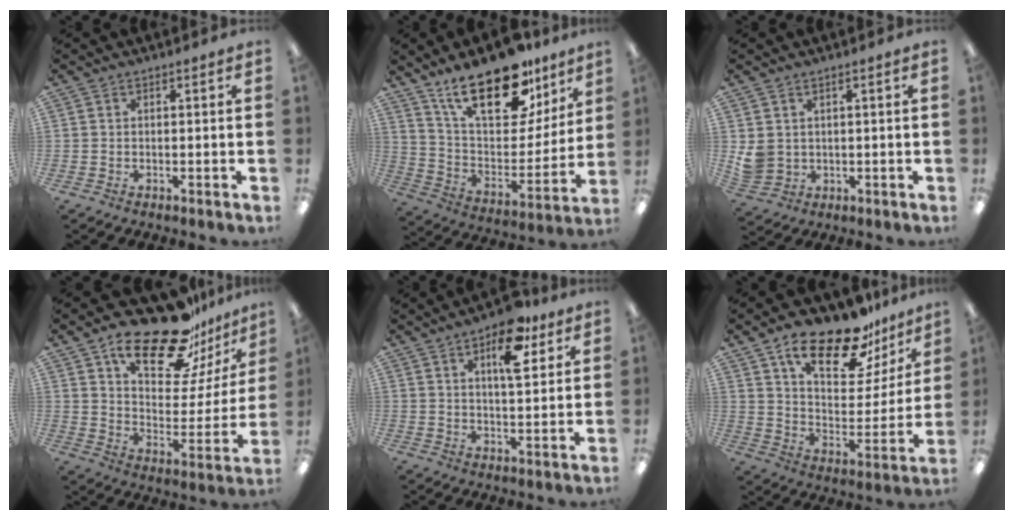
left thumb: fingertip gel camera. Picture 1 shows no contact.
{"total": 24.4, "force": [16.5, 10.6, 14.6], "torque": [-0.227, -0.100, 0.287]}
{"total": 4.1, "force": [1.4, 3.6, 1.4], "torque": [-0.031, -0.003, 0.028]}
{"total": 23.2, "force": [17.1, 8.5, 13.2], "torque": [-0.205, -0.110, 0.288]}
{"total": 11.8, "force": [6.2, 5.4, 8.4], "torque": [-0.112, -0.021, 0.099]}
{"total": 20.8, "force": [15.0, 8.2, 11.8], "torque": [-0.182, -0.092, 0.253]}